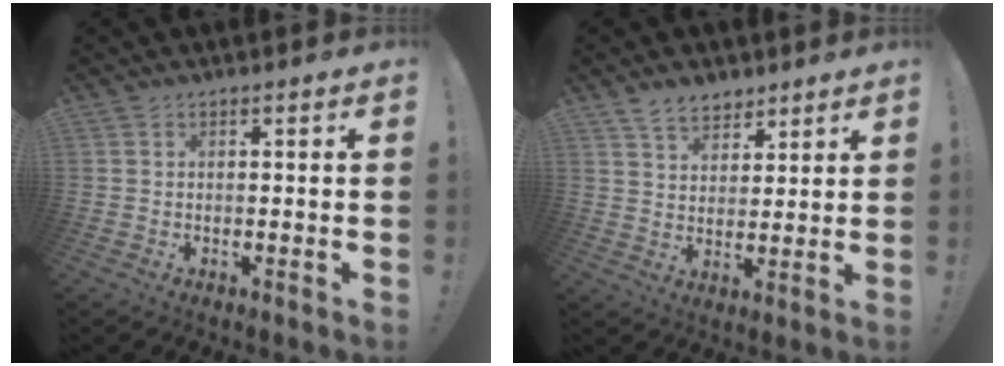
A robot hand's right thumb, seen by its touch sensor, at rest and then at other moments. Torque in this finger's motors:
{"motor_torque": [0.37, 1.19, 0.65, 0.53, -0.02]}